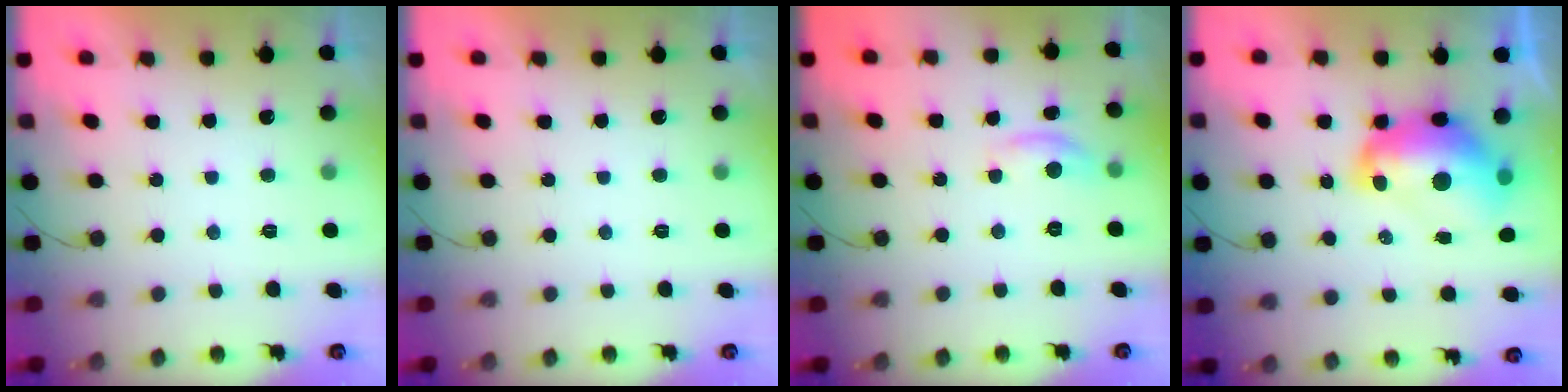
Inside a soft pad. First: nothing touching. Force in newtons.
{"total": 0.0}
{"total": 5.2, "press": 5.2, "slide": 0.5}
{"total": 14.1, "press": 14.0, "slide": 1.4}